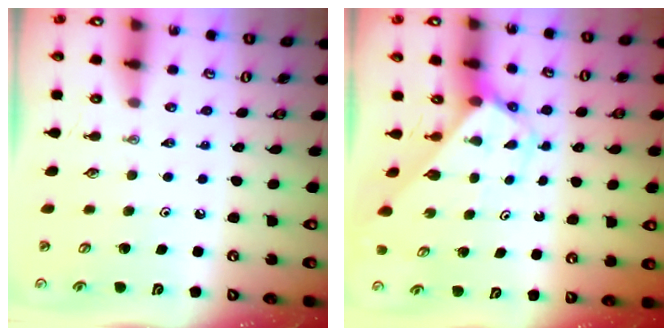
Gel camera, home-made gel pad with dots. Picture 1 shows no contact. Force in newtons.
{"total": 2.8, "press": 2.8, "slide": 0.2}